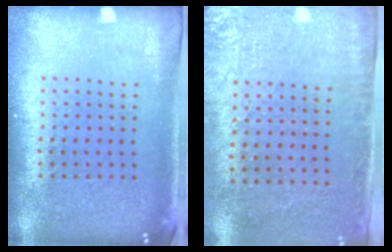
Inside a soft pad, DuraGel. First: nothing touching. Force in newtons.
{"total": 2.8, "press": 2.3, "slide": 1.6}